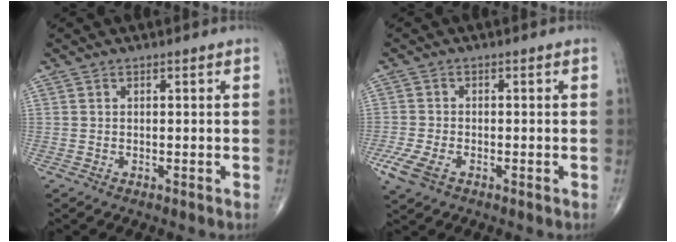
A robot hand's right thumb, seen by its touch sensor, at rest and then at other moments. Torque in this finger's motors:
{"motor_torque": [0.68, 0.43, 0.15, -0.41, 0.02]}